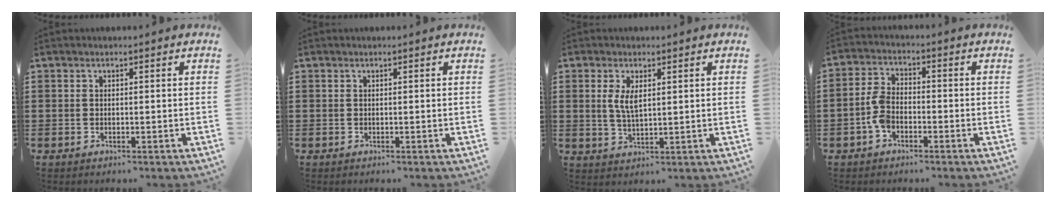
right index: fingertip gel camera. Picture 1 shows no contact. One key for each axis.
{"total": 0.0}
{"total": 3.8, "fx": 1.0, "fy": 1.5, "fz": 3.3, "tx": -0.070, "ty": 0.005, "tz": 0.017}
{"total": 4.6, "fx": -1.9, "fy": 2.6, "fz": 3.4, "tx": -0.096, "ty": -0.003, "tz": -0.045}